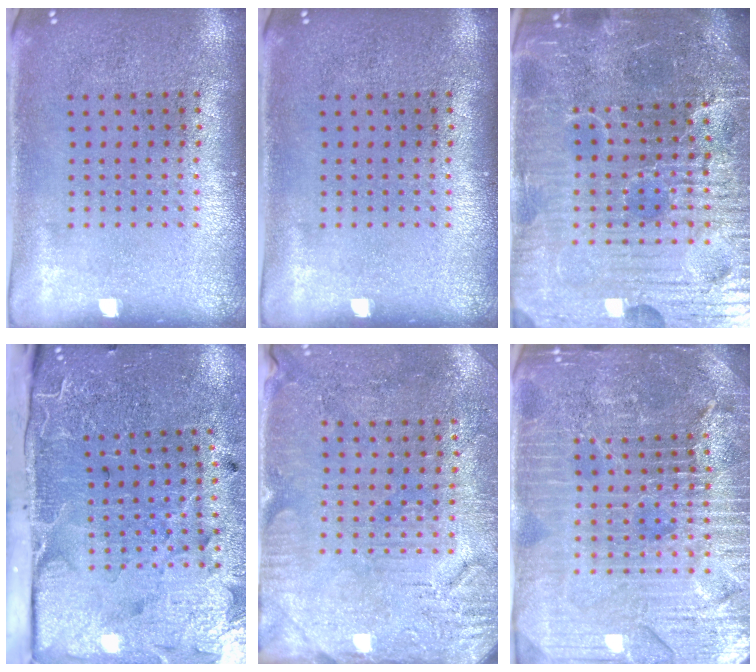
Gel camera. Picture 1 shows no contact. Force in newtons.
{"total": 0.0}
{"total": 6.8, "press": 6.2, "slide": 2.9}
{"total": 4.1, "press": 3.7, "slide": 1.9}
{"total": 3.0, "press": 2.9, "slide": 1.0}
{"total": 5.2, "press": 4.8, "slide": 2.1}